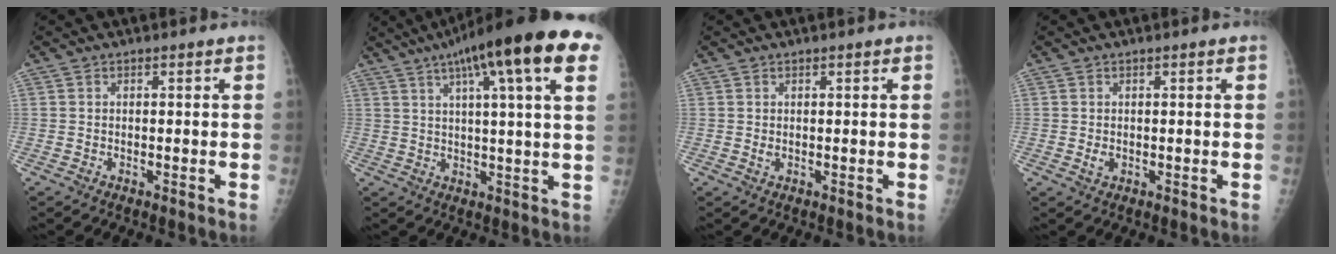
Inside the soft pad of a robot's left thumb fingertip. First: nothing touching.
{"total": 21.6, "force": [11.0, 3.5, 18.3], "torque": [-0.275, 0.008, 0.144]}
{"total": 1.0, "force": [0.2, 0.5, 0.9], "torque": [-0.015, 0.003, 0.009]}
{"total": 1.2, "force": [0.0, 0.9, 0.9], "torque": [-0.009, -0.001, 0.003]}